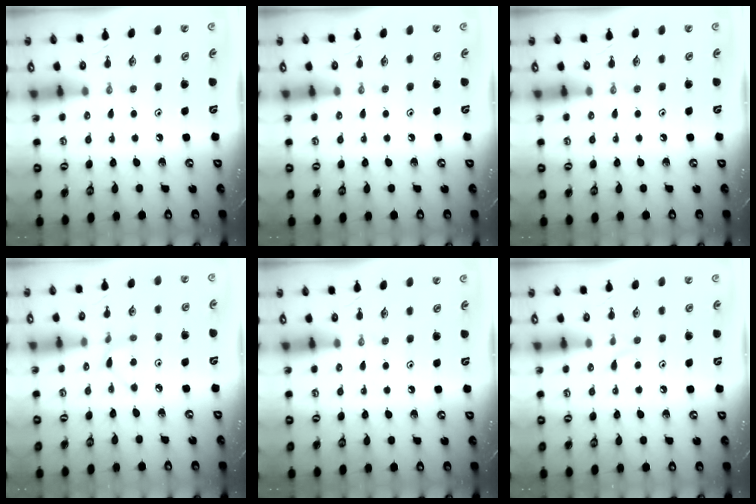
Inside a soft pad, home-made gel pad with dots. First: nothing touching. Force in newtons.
{"total": 0.0}
{"total": 0.0}
{"total": 3.0, "press": 3.0, "slide": 0.4}
{"total": 0.0}
{"total": 3.1, "press": 3.1, "slide": 0.5}